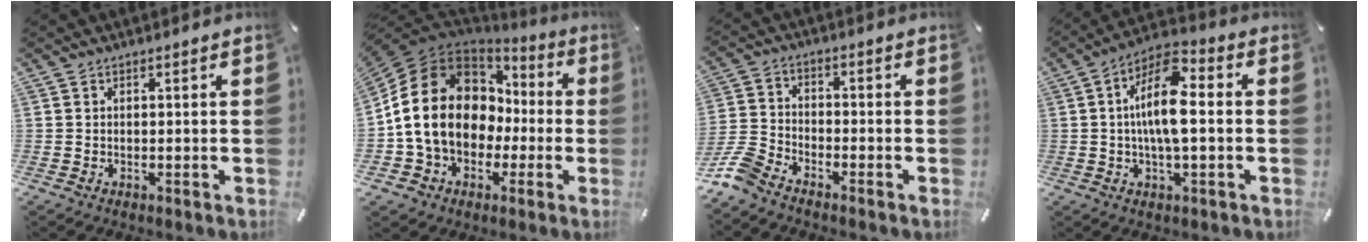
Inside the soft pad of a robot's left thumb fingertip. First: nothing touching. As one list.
[{"total": 16.7, "force": [-0.7, 14.0, 9.2], "torque": [-0.205, 0.002, -0.014]}, {"total": 7.5, "force": [-6.3, 3.1, 2.9], "torque": [-0.087, 0.013, -0.130]}, {"total": 12.4, "force": [0.1, 4.6, 11.5], "torque": [-0.228, 0.006, 0.000]}]